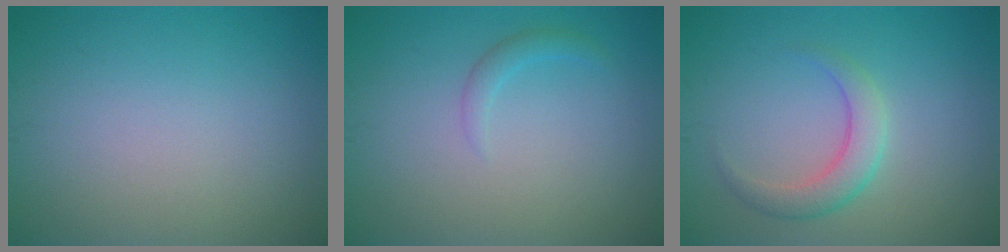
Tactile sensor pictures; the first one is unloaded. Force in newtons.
{"total": 1.2, "press": 1.1, "slide": 0.1}
{"total": 2.8, "press": 2.8, "slide": 0.1}